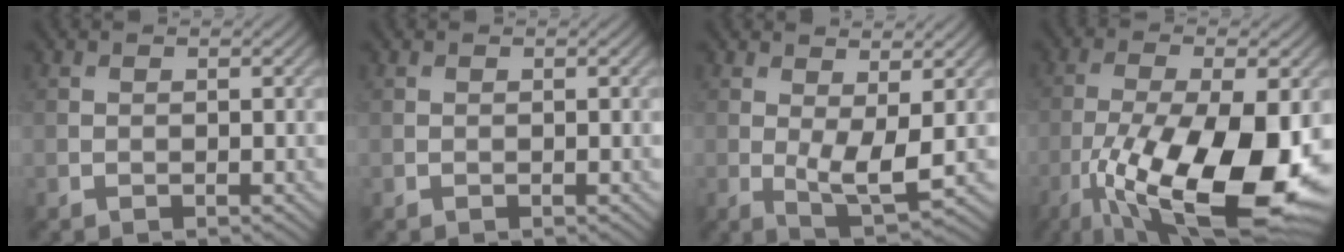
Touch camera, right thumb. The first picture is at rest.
{"total": 0.0}
{"total": 4.6, "force": [0.4, 1.4, 4.4], "torque": [-0.090, -0.011, 0.011]}
{"total": 18.2, "force": [-6.8, 6.8, 15.5], "torque": [-0.288, -0.028, -0.110]}